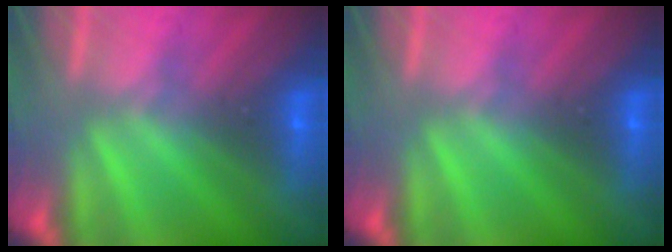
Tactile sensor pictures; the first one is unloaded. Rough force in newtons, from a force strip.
{"total": 0.0}